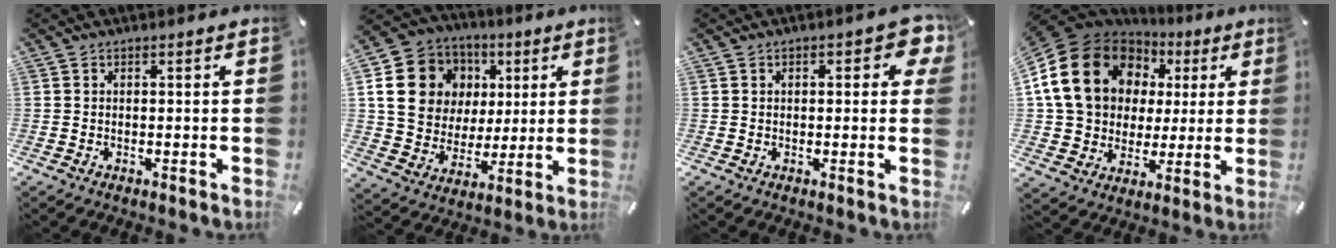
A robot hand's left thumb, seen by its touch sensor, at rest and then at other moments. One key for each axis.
{"total": 16.8, "fx": 4.4, "fy": 14.9, "fz": 6.5, "tx": -0.113, "ty": -0.011, "tz": 0.091}
{"total": 5.4, "fx": 1.6, "fy": 2.6, "fz": 4.5, "tx": -0.057, "ty": 0.000, "tz": 0.022}
{"total": 21.5, "fx": 5.6, "fy": 17.6, "fz": 10.9, "tx": -0.230, "ty": -0.017, "tz": 0.108}